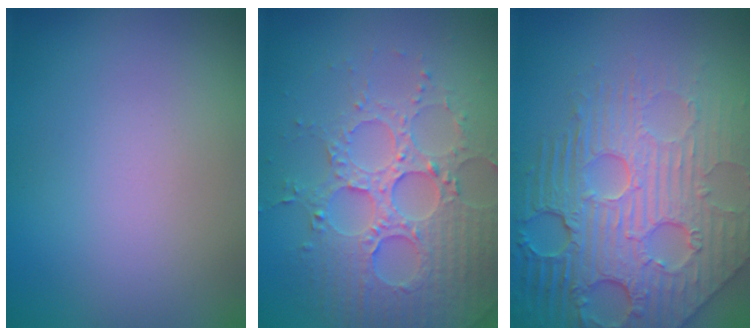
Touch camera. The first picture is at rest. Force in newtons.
{"total": 4.9, "press": 4.4, "slide": 2.1}
{"total": 8.6, "press": 5.9, "slide": 6.3}